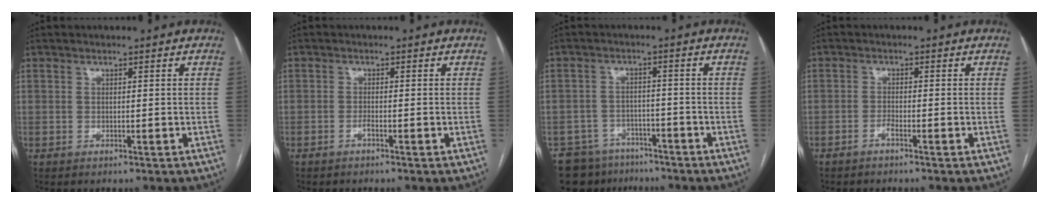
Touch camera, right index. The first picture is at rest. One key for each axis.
{"total": 0.9, "fx": -0.7, "fy": 0.0, "fz": 0.6, "tx": -0.010, "ty": 0.001, "tz": -0.013}
{"total": 8.9, "fx": -7.3, "fy": 5.0, "fz": 0.8, "tx": -0.014, "ty": 0.011, "tz": -0.106}
{"total": 1.2, "fx": -1.0, "fy": 0.0, "fz": 0.8, "tx": -0.014, "ty": 0.002, "tz": -0.021}